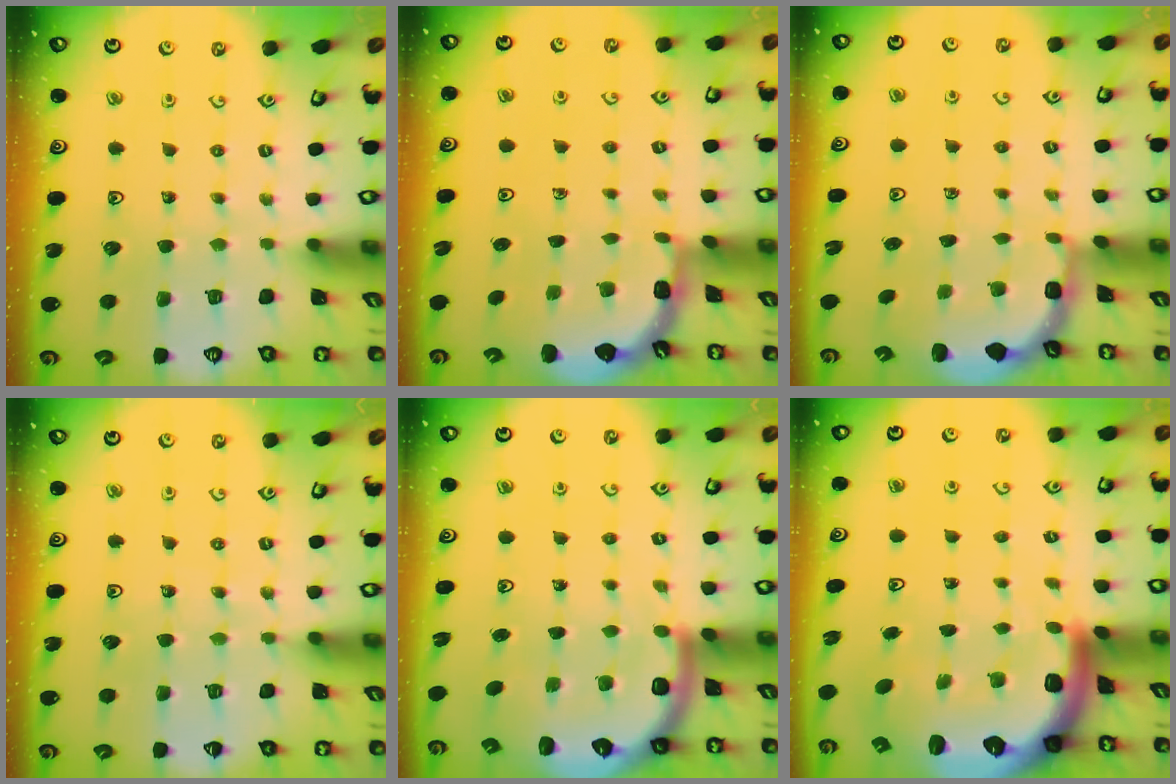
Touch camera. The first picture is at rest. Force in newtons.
{"total": 2.0, "press": 2.0, "slide": 0.2}
{"total": 2.4, "press": 1.7, "slide": 1.6}
{"total": 5.5, "press": 5.4, "slide": 0.7}
{"total": 7.1, "press": 6.7, "slide": 2.2}
{"total": 8.8, "press": 8.6, "slide": 1.9}